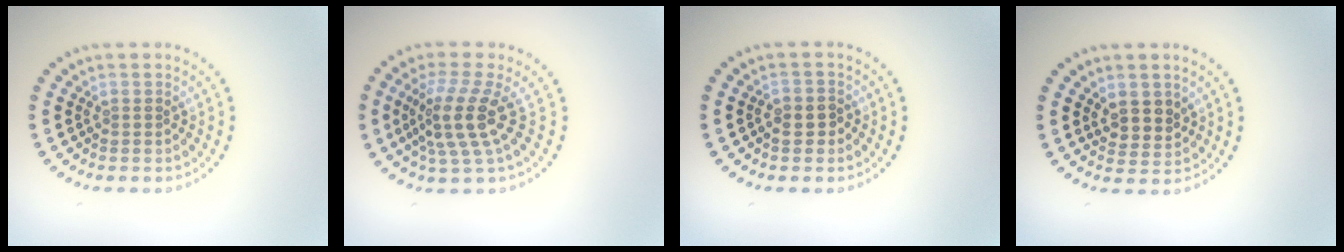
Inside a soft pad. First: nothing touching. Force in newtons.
{"total": 4.2, "press": 3.1, "slide": 2.8}
{"total": 1.5, "press": 1.3, "slide": 0.6}
{"total": 2.3, "press": 2.1, "slide": 1.0}